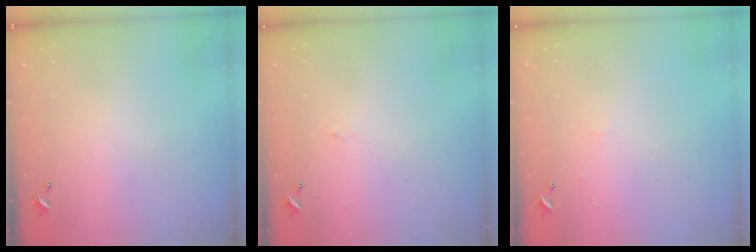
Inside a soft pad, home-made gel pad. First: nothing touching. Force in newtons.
{"total": 0.7, "press": 0.4, "slide": 0.6}
{"total": 0.9, "press": 0.7, "slide": 0.5}